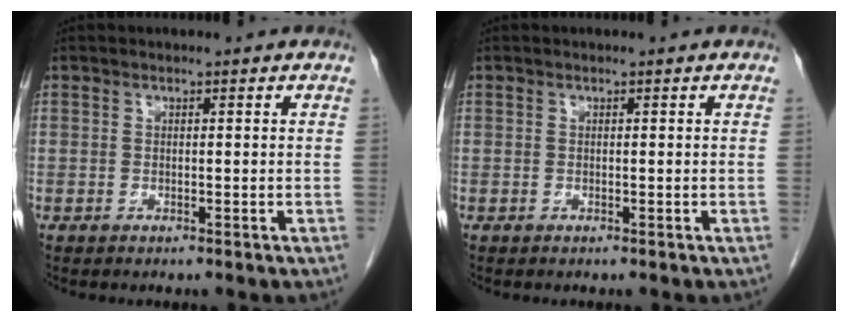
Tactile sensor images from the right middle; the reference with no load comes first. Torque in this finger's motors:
{"motor_torque": [-0.26, 0.01, -0.02, 0.00]}